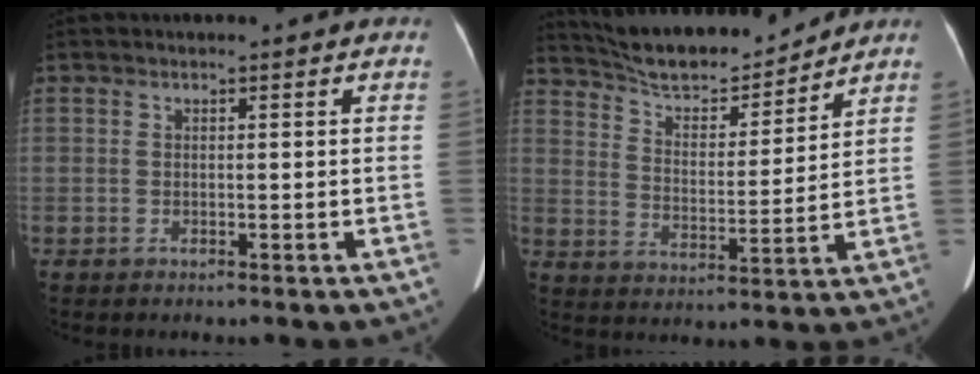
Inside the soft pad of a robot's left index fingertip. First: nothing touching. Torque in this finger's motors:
{"motor_torque": [0.57, -1.09, 0.00, -0.01]}